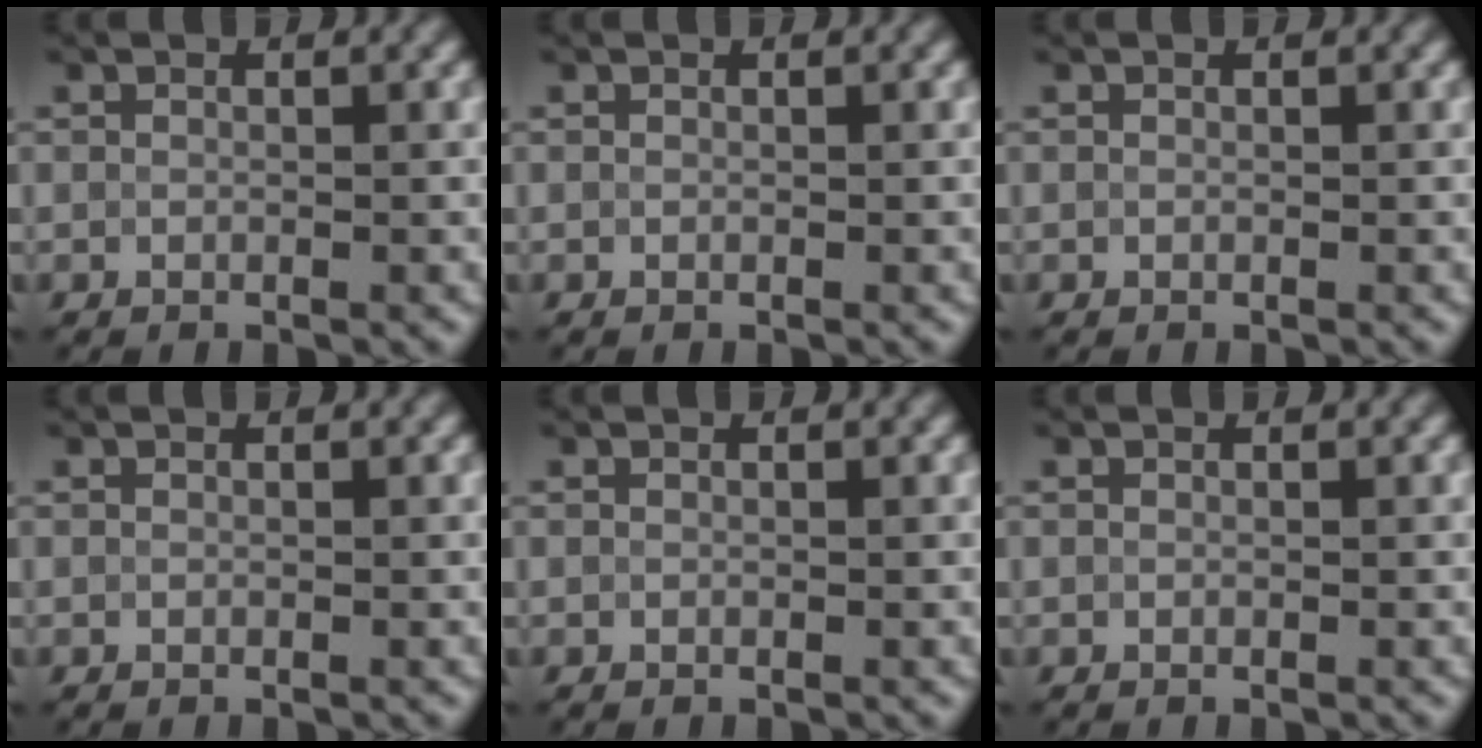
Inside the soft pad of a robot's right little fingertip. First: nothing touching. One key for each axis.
{"total": 0.0}
{"total": 0.0}
{"total": 0.0}
{"total": 0.0}
{"total": 0.0}